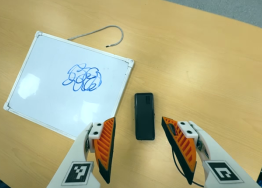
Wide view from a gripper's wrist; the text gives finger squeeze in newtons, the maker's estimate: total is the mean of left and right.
{"total": 0.0}